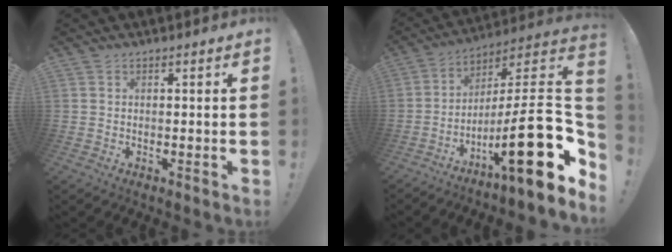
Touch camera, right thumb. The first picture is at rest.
{"total": 24.5, "force": [-7.9, 4.7, 22.7], "torque": [-0.354, 0.023, -0.127]}